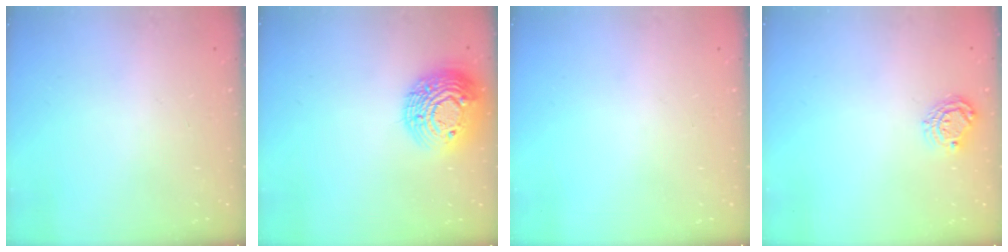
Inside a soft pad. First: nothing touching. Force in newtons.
{"total": 16.9, "press": 16.8, "slide": 1.2}
{"total": 0.0}
{"total": 6.6, "press": 6.6, "slide": 0.2}